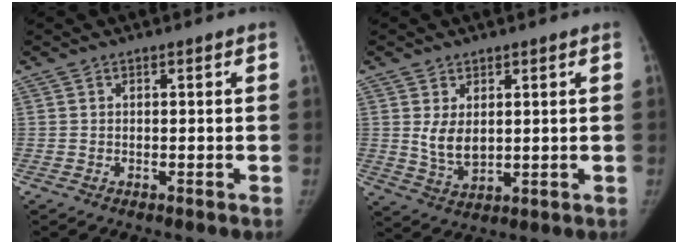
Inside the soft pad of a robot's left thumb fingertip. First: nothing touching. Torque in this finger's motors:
{"motor_torque": [0.68, 1.40, 0.46, -0.64, 0.26]}